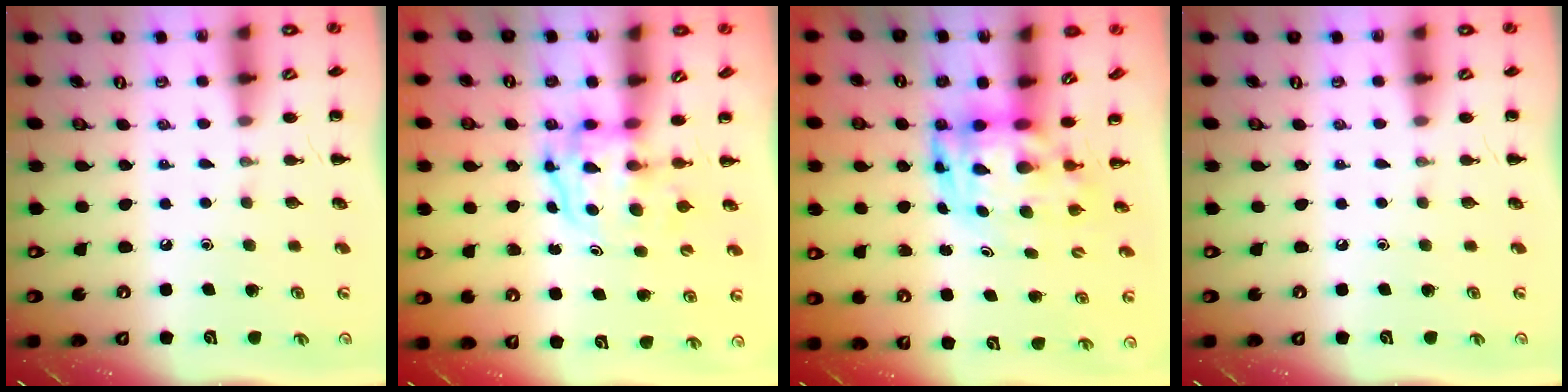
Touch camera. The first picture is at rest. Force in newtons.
{"total": 3.7, "press": 3.7, "slide": 0.6}
{"total": 4.5, "press": 4.4, "slide": 1.1}
{"total": 0.0}